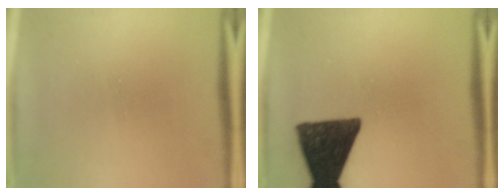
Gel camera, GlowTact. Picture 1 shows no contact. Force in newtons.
{"total": 13.5}